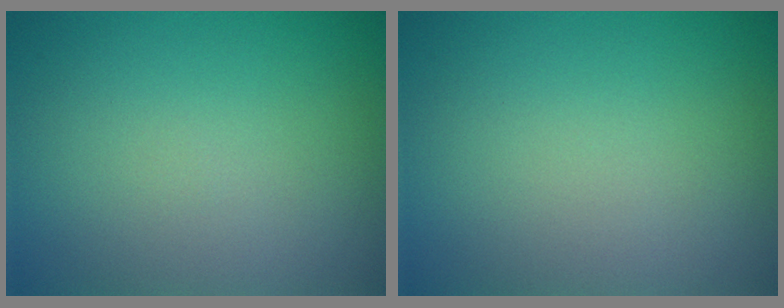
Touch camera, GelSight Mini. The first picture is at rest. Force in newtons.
{"total": 0.0}